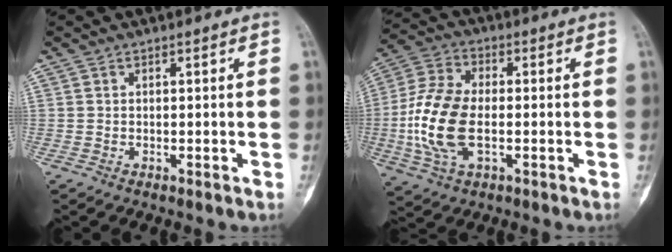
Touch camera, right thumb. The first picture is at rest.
{"total": 14.0, "force": [-2.0, 7.6, 11.6], "torque": [-0.251, 0.009, -0.040]}